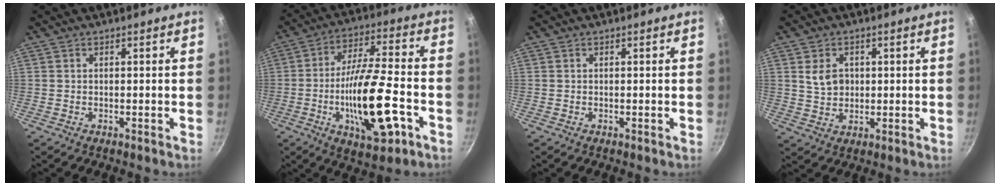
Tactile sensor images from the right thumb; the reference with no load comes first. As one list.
[{"total": 18.6, "force": [-6.0, 5.8, 16.6], "torque": [-0.279, 0.025, -0.098]}, {"total": 0.0}, {"total": 5.4, "force": [1.2, 4.2, 3.2], "torque": [-0.040, -0.004, 0.022]}]